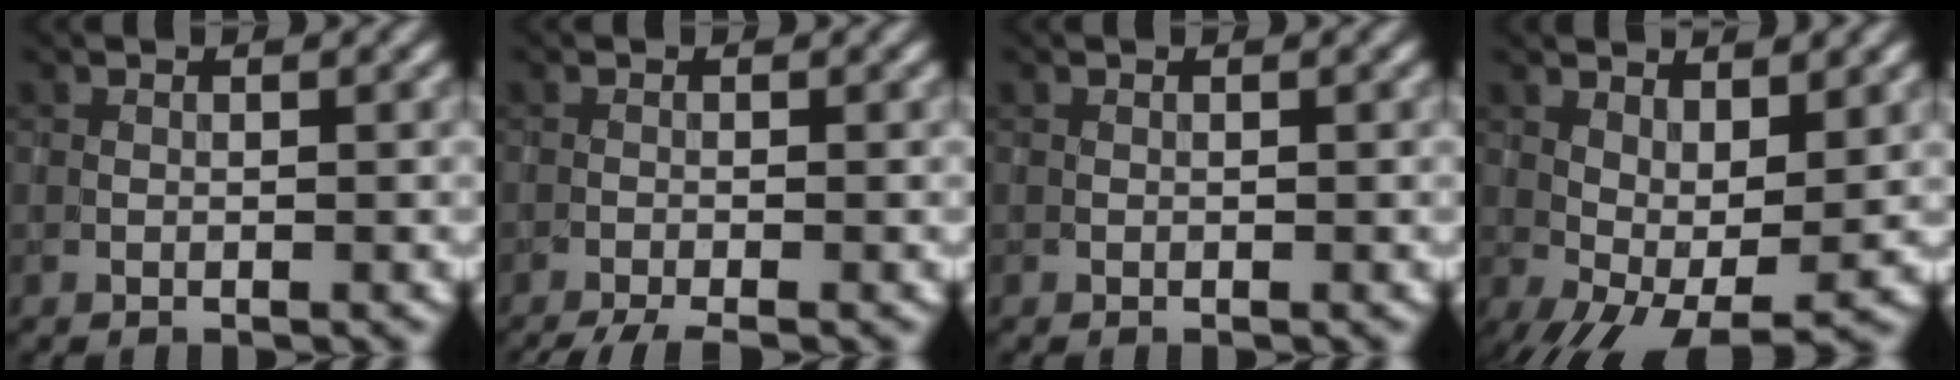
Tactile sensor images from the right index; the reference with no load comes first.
{"total": 3.3, "force": [-2.6, 0.5, 1.9], "torque": [-0.029, -0.007, -0.049]}
{"total": 0.0}
{"total": 6.4, "force": [0.1, 2.8, 5.7], "torque": [-0.098, -0.003, 0.009]}